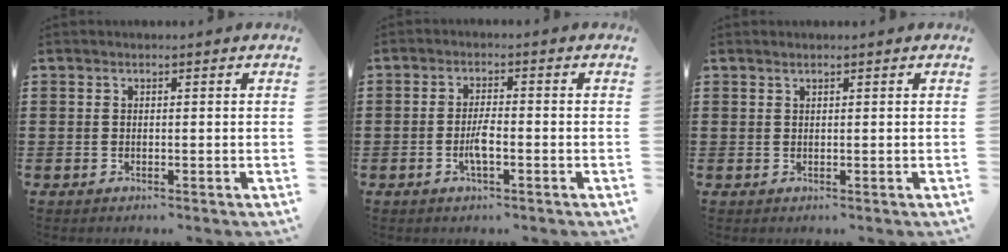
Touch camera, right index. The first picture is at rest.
{"total": 3.3, "force": [-1.1, 0.7, 3.0], "torque": [-0.066, -0.002, -0.025]}
{"total": 0.5, "force": [0.5, 0.0, 0.3], "torque": [-0.006, -0.002, 0.010]}